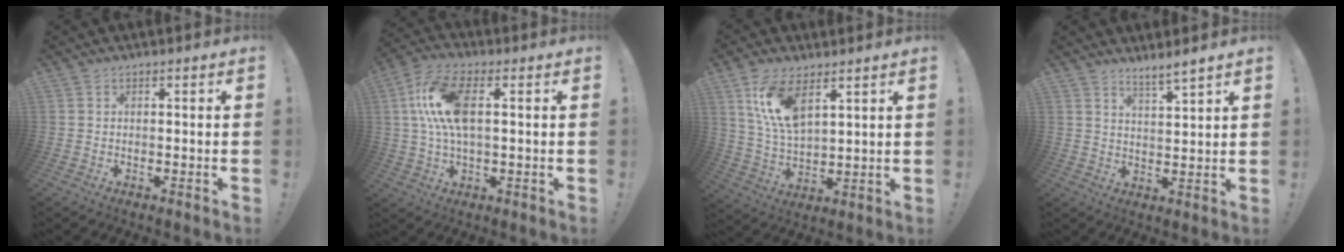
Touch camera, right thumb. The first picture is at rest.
{"total": 13.7, "force": [2.1, 6.2, 12.0], "torque": [-0.230, 0.003, 0.039]}
{"total": 11.9, "force": [6.9, 5.3, 8.1], "torque": [-0.169, -0.023, 0.125]}
{"total": 5.2, "force": [4.6, 0.0, 2.4], "torque": [-0.038, -0.031, 0.078]}